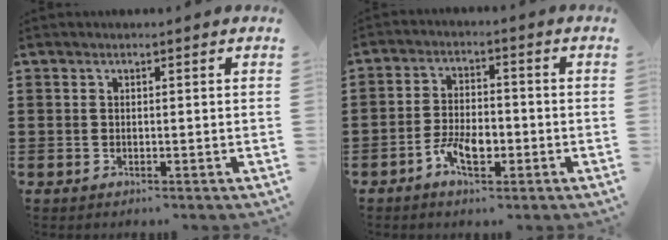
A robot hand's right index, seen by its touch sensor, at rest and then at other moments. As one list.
[{"total": 5.9, "force": [-2.7, 2.8, 4.4], "torque": [-0.091, 0.003, -0.053]}]